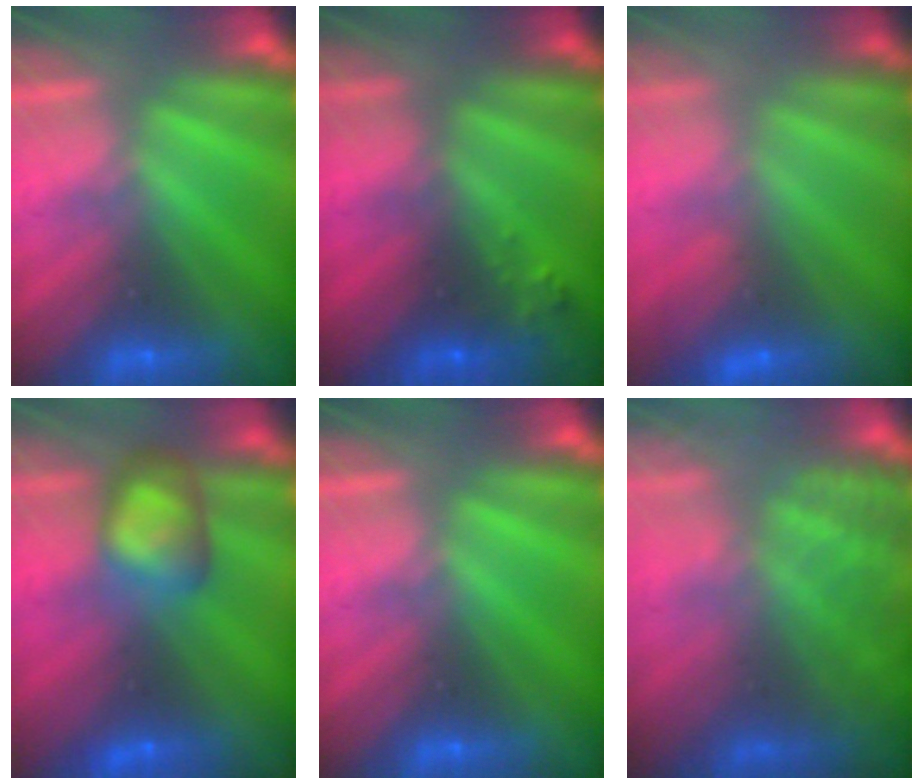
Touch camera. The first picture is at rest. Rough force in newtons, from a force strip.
{"total": 5.6}
{"total": 2.9}
{"total": 6.1}
{"total": 0.0}
{"total": 7.3}